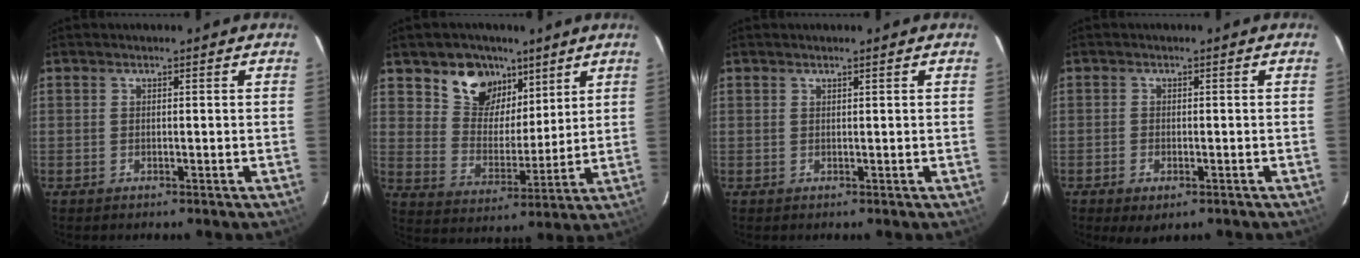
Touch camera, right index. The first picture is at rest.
{"total": 12.0, "force": [7.7, 8.3, 4.1], "torque": [-0.079, 0.004, 0.139]}
{"total": 0.6, "force": [0.5, -0.2, 0.3], "torque": [-0.010, -0.004, 0.007]}
{"total": 3.5, "force": [-1.9, 1.9, 2.3], "torque": [-0.052, -0.012, -0.031]}